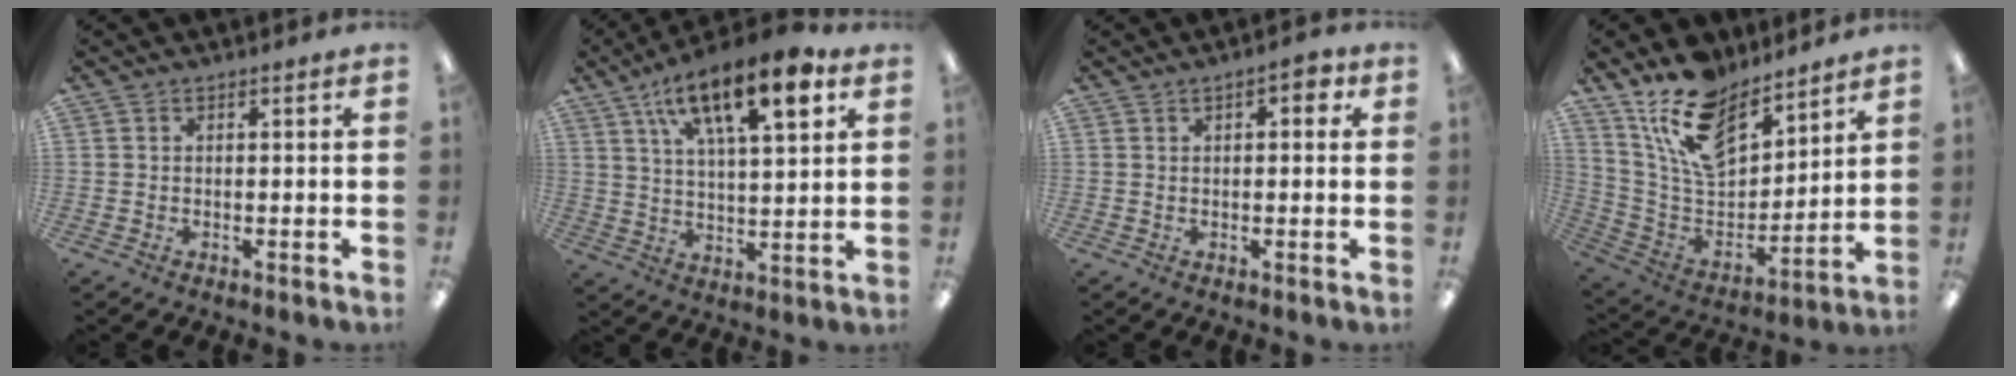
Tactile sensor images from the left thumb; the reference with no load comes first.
{"total": 17.2, "force": [9.4, 6.1, 13.1], "torque": [-0.204, -0.038, 0.151]}
{"total": 3.7, "force": [1.3, 1.8, 3.0], "torque": [-0.037, 0.001, 0.015]}
{"total": 16.8, "force": [12.8, 7.9, 7.6], "torque": [-0.154, -0.072, 0.236]}